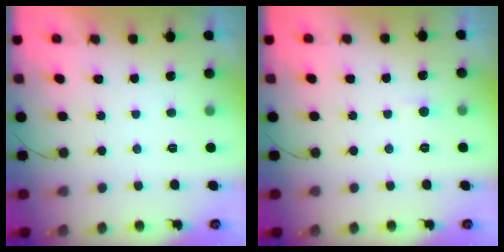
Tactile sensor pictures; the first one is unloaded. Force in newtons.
{"total": 2.0, "press": 2.0, "slide": 0.2}